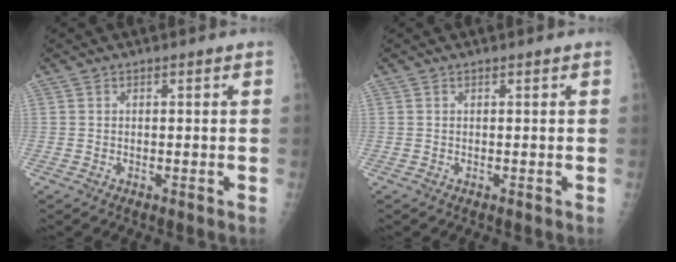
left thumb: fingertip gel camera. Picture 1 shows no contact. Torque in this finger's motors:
{"motor_torque": [0.00, 0.00, 0.00, 0.00, 0.00]}